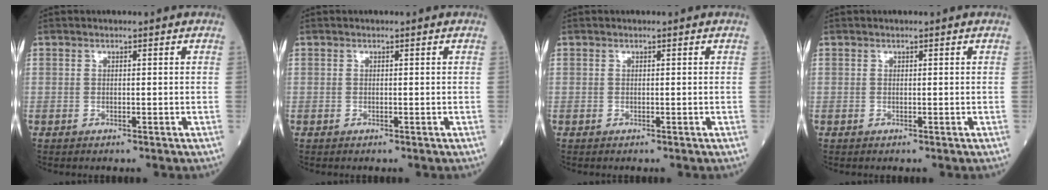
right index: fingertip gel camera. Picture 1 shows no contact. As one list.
[{"total": 0.0}, {"total": 0.0}, {"total": 0.0}]